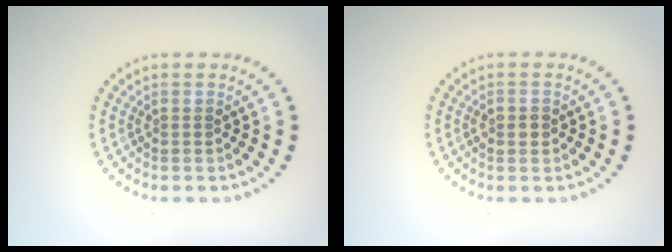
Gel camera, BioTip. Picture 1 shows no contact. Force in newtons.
{"total": 1.7, "press": 1.7, "slide": 0.1}